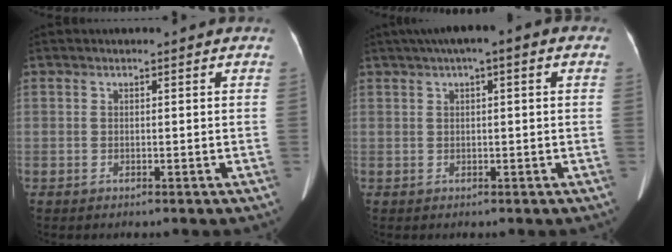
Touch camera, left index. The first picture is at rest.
{"total": 5.6, "force": [2.6, 1.1, 4.9], "torque": [-0.080, 0.033, 0.033]}